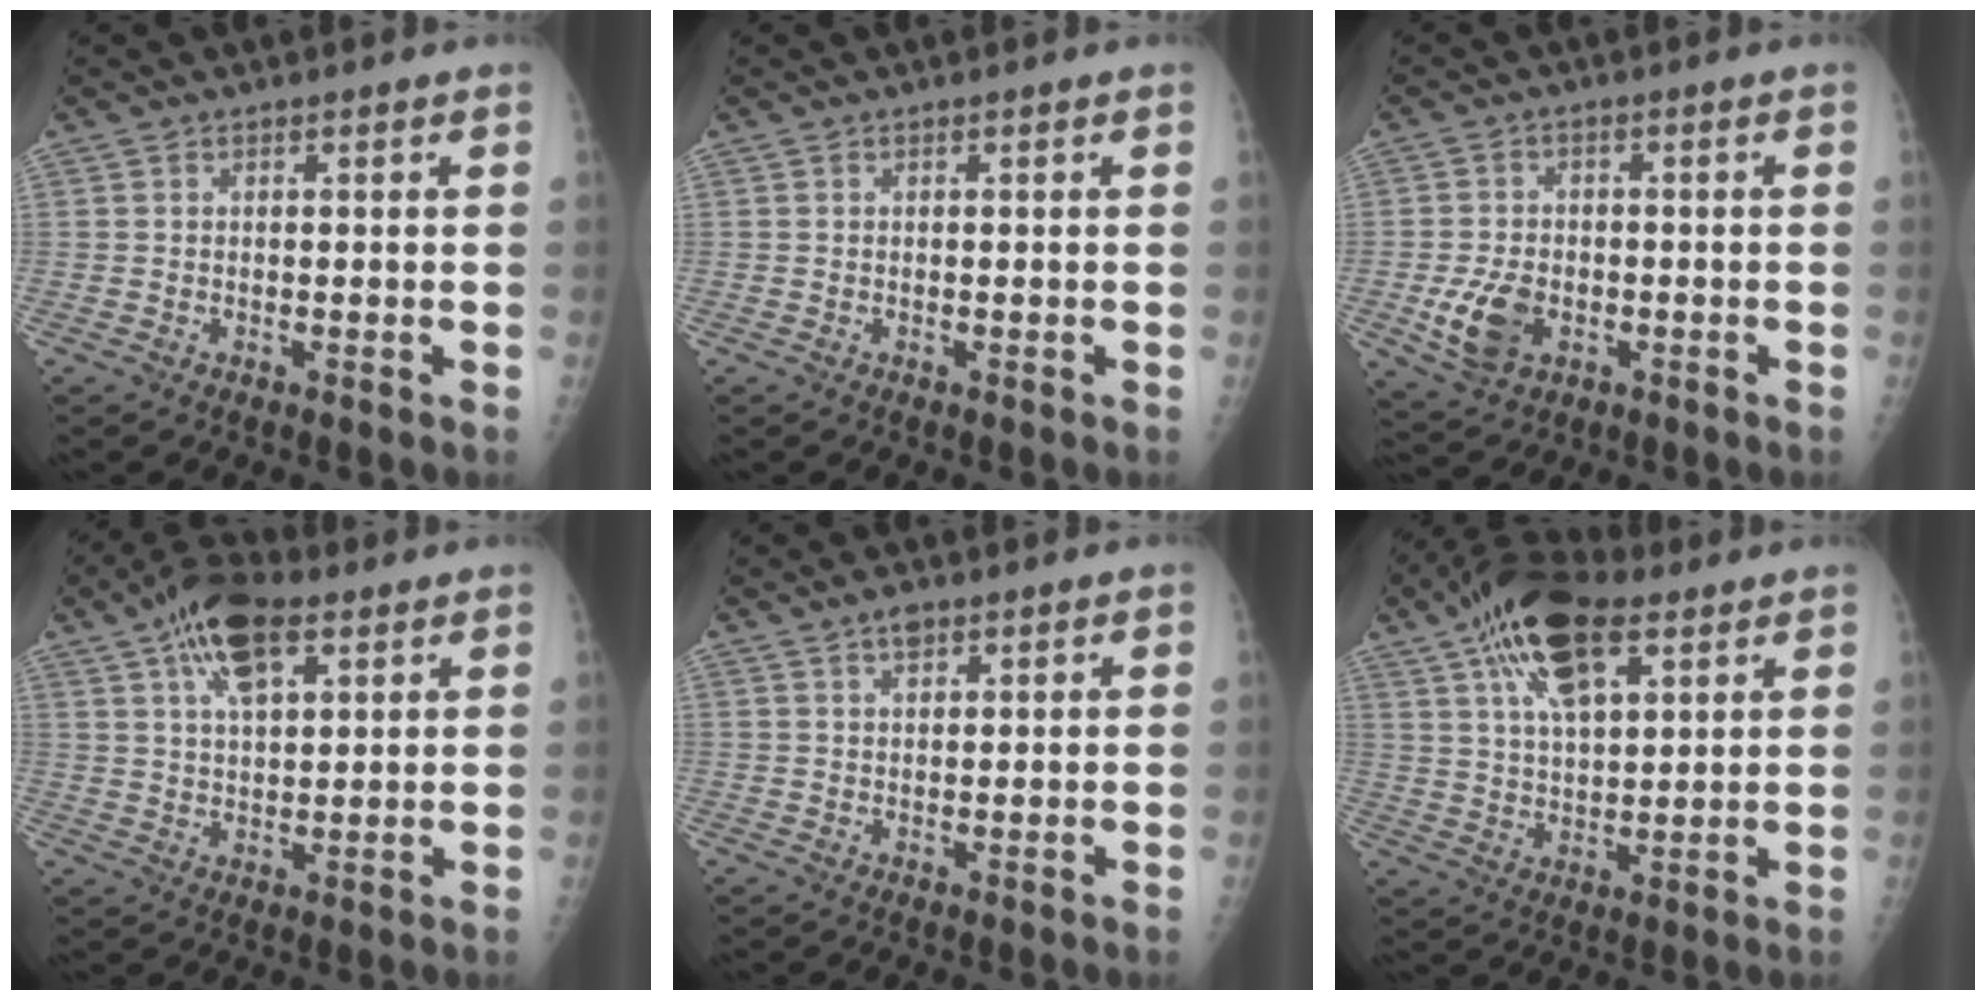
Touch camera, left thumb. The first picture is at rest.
{"total": 0.0}
{"total": 7.6, "force": [-2.1, 5.2, 5.0], "torque": [-0.082, 0.004, -0.031]}
{"total": 11.7, "force": [6.0, 5.3, 8.4], "torque": [-0.129, -0.004, 0.102]}
{"total": 2.5, "force": [1.8, 1.2, 1.3], "torque": [-0.014, -0.007, 0.029]}
{"total": 16.1, "force": [8.5, 7.2, 11.6], "torque": [-0.181, -0.009, 0.146]}